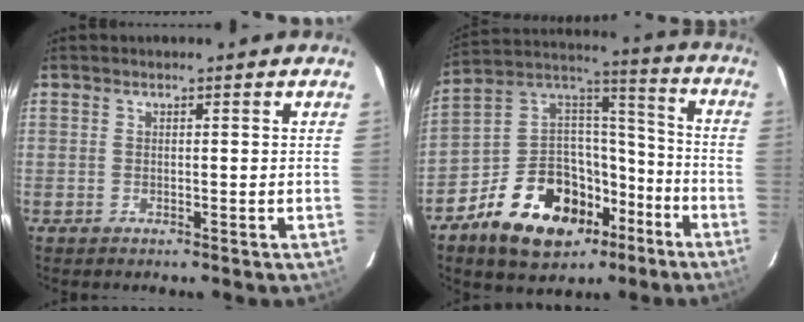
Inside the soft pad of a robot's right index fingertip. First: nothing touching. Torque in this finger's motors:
{"motor_torque": [1.23, -0.91, 0.60, 0.05]}